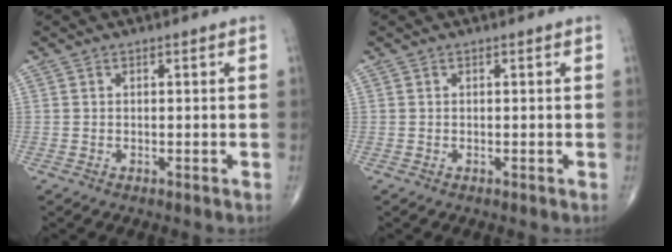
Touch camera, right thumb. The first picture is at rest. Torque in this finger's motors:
{"motor_torque": [0.00, 0.00, 0.01, 0.01, 0.00]}